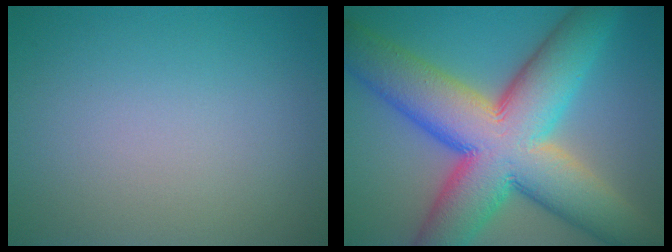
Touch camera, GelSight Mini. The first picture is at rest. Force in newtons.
{"total": 15.8, "press": 15.8, "slide": 0.8}